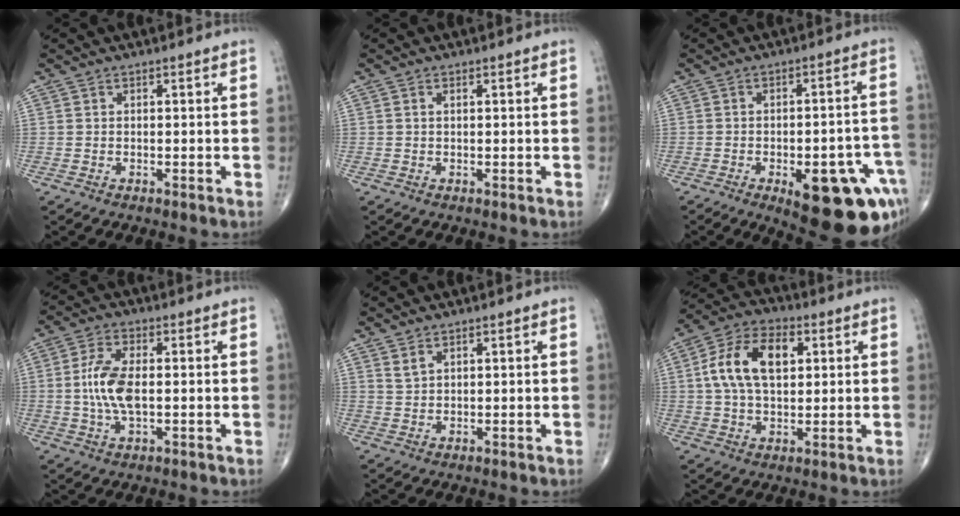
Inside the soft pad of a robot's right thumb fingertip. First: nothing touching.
{"total": 0.6, "force": [0.2, 0.3, 0.5], "torque": [-0.014, 0.005, 0.004]}
{"total": 19.7, "force": [-8.8, 7.8, 15.8], "torque": [-0.127, 0.038, -0.097]}
{"total": 8.4, "force": [-0.1, 3.8, 7.5], "torque": [-0.162, 0.003, -0.002]}
{"total": 1.8, "force": [1.3, 0.7, 0.9], "torque": [-0.017, -0.004, 0.031]}
{"total": 13.4, "force": [2.8, 7.9, 10.5], "torque": [-0.186, 0.015, 0.046]}